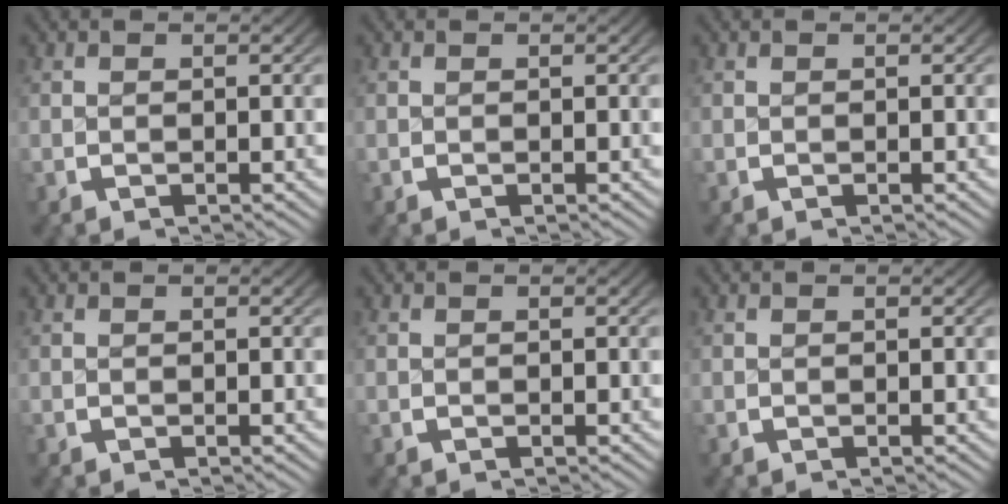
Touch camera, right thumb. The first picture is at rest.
{"total": 0.0}
{"total": 0.0}
{"total": 0.0}
{"total": 0.0}
{"total": 0.0}